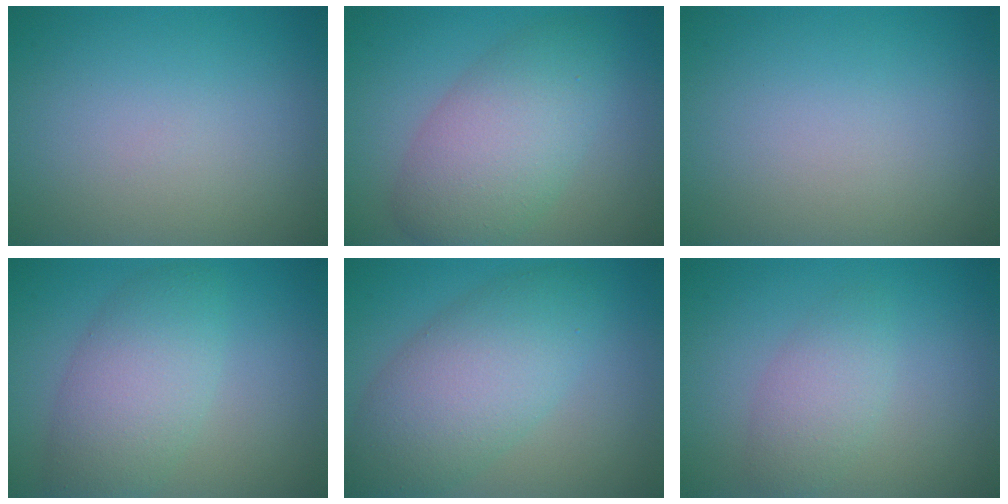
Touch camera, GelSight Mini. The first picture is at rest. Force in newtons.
{"total": 6.6, "press": 6.6, "slide": 0.3}
{"total": 0.0}
{"total": 5.5, "press": 5.5, "slide": 0.3}
{"total": 6.8, "press": 6.8, "slide": 0.1}
{"total": 2.7, "press": 2.7, "slide": 0.1}